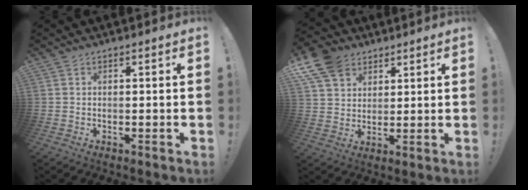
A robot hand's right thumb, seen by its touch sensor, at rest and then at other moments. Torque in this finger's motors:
{"motor_torque": [-0.33, 0.63, 0.02, 0.23, 0.18]}